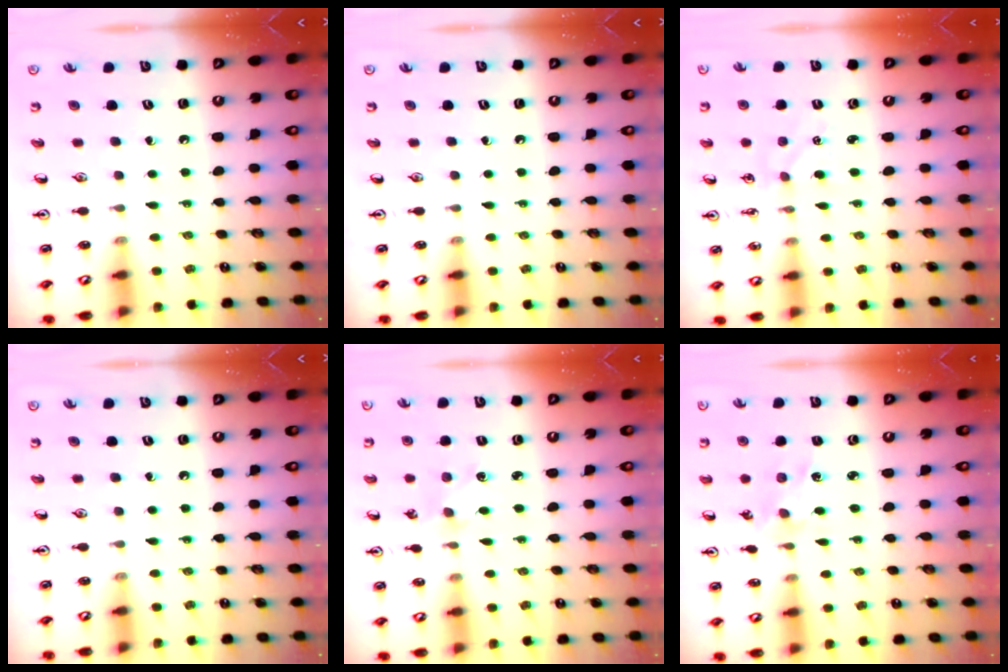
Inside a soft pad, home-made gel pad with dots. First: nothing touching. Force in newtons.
{"total": 0.0}
{"total": 2.1, "press": 2.1, "slide": 0.3}
{"total": 0.0}
{"total": 1.4, "press": 1.4, "slide": 0.2}
{"total": 1.0, "press": 1.0, "slide": 0.2}